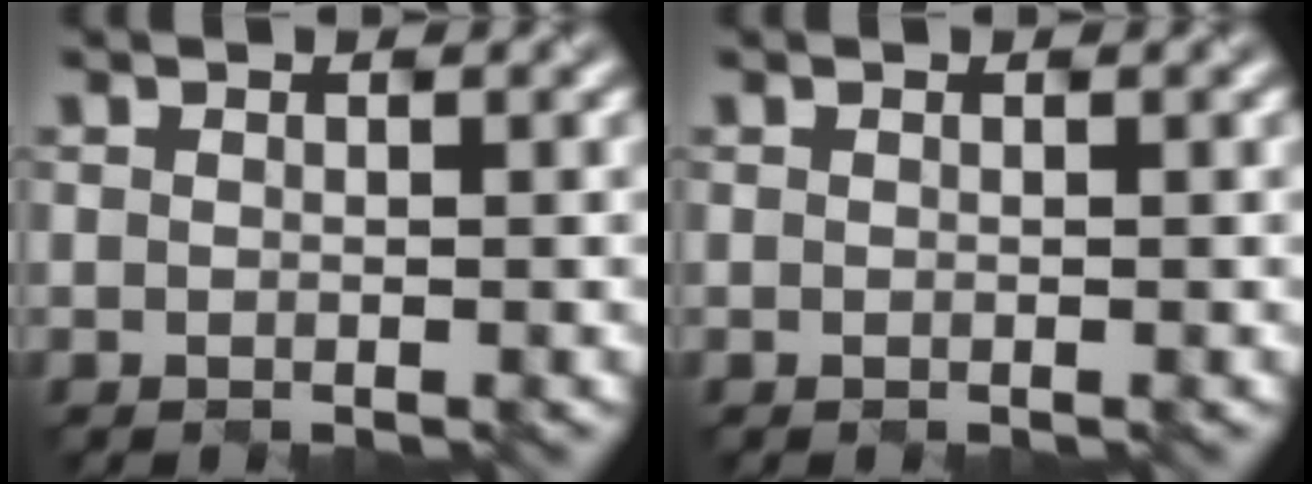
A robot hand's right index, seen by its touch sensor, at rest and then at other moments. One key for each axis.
{"total": 0.0}